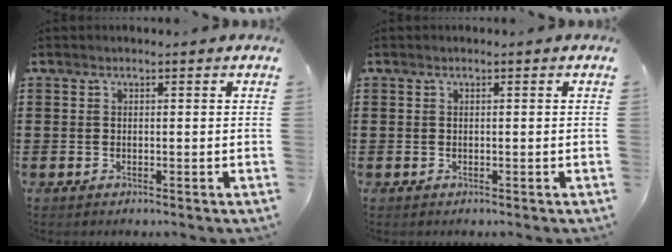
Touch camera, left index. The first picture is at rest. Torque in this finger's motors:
{"motor_torque": [-0.02, 0.00, 0.00, 0.00]}